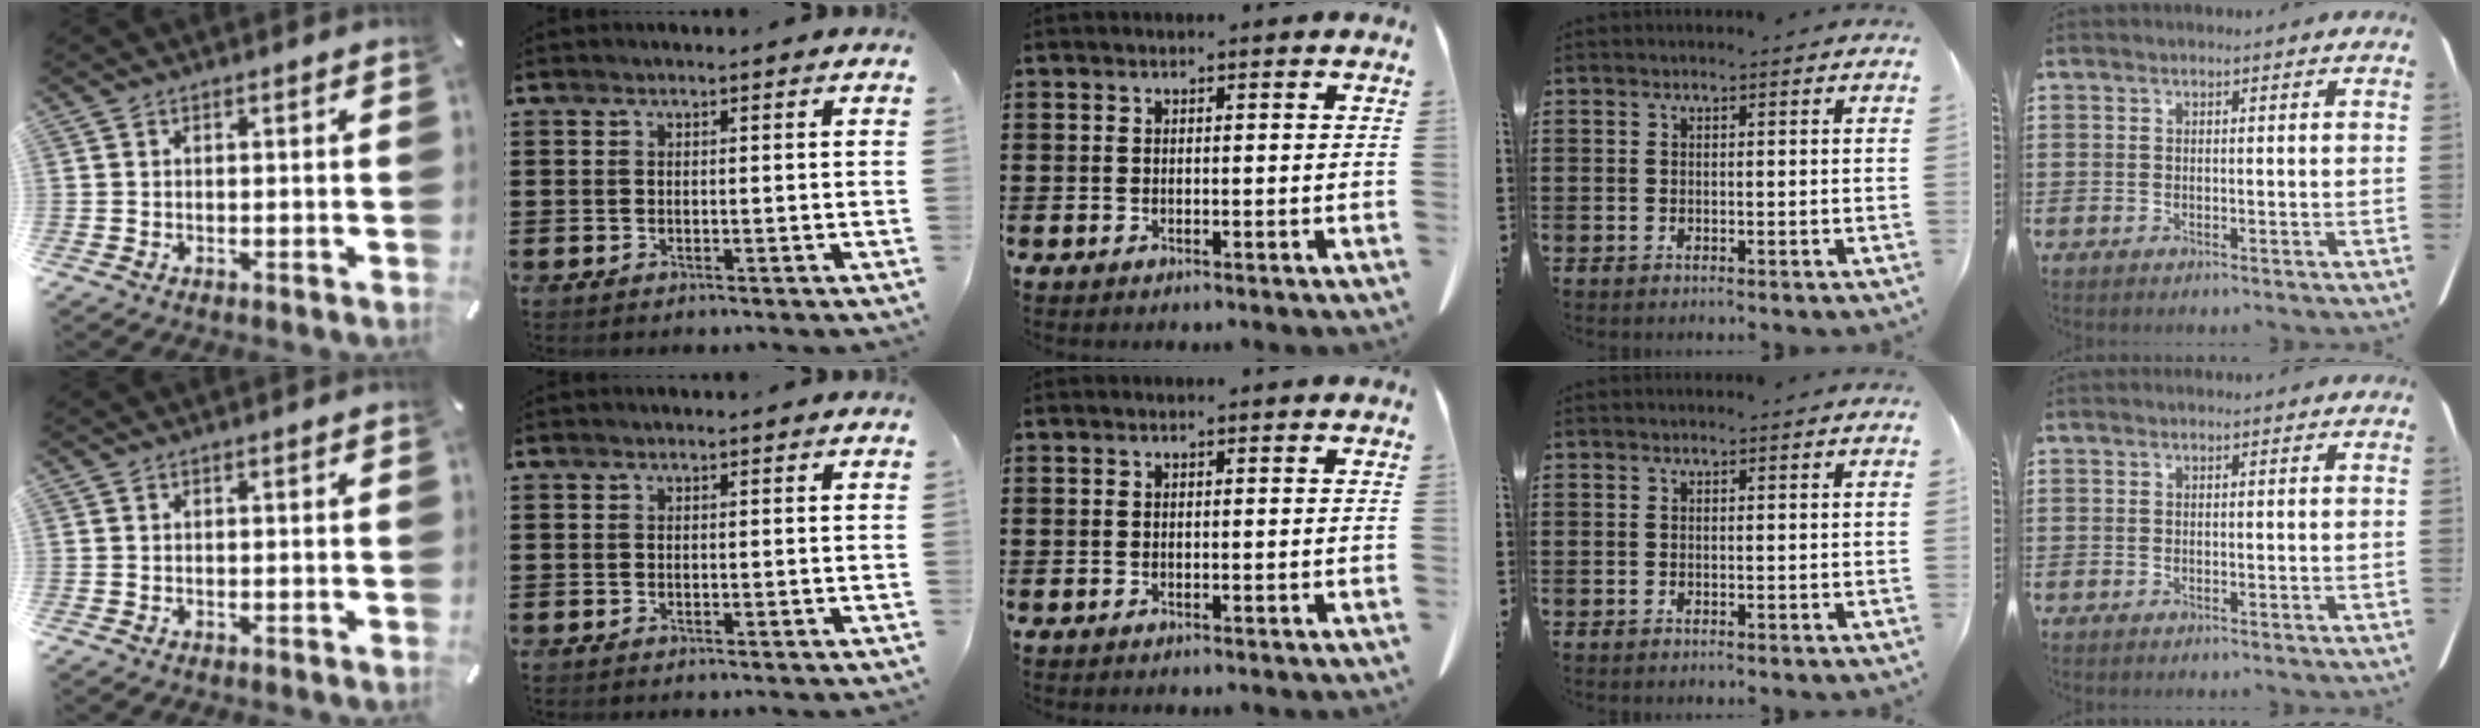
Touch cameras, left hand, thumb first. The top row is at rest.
{}